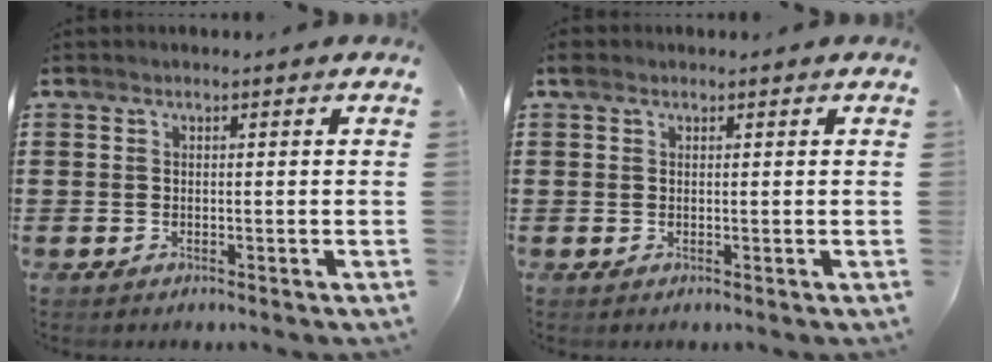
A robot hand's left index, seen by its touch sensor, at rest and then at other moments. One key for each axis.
{"total": 0.8, "fx": 0.5, "fy": 0.6, "fz": 0.3, "tx": -0.009, "ty": 0.006, "tz": 0.008}